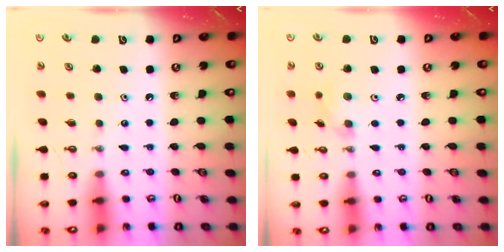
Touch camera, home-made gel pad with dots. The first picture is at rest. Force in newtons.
{"total": 6.1, "press": 5.8, "slide": 1.9}